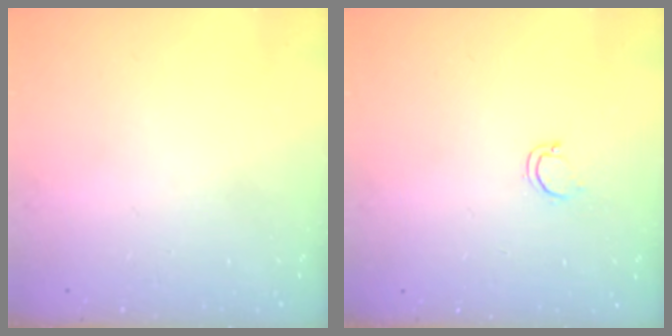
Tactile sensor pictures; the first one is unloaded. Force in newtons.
{"total": 2.8, "press": 2.8, "slide": 0.2}